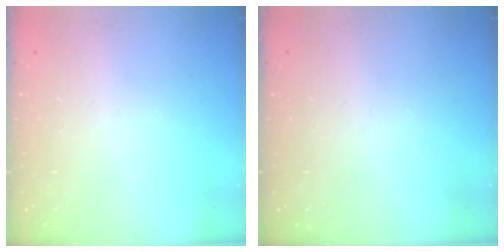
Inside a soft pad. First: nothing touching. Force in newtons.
{"total": 0.0}